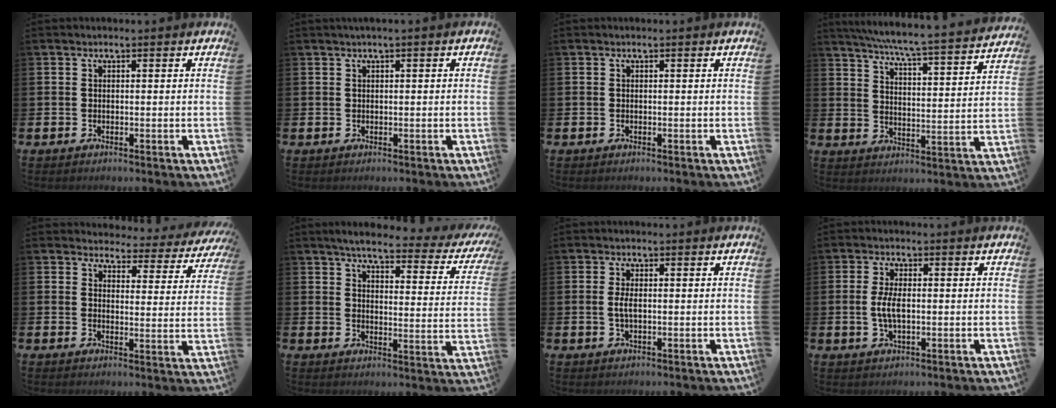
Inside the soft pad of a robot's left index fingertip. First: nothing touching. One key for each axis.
{"total": 0.6, "fx": 0.1, "fy": 0.0, "fz": 0.5, "tx": -0.018, "ty": 0.006, "tz": 0.004}
{"total": 0.0}
{"total": 6.5, "fx": 6.1, "fy": -0.3, "fz": 2.2, "tx": -0.064, "ty": -0.053, "tz": 0.102}
{"total": 3.3, "fx": 3.0, "fy": 1.2, "fz": 0.3, "tx": -0.013, "ty": -0.033, "tz": 0.044}
{"total": 4.6, "fx": 3.8, "fy": 1.0, "fz": 2.4, "tx": -0.051, "ty": -0.032, "tz": 0.053}
{"total": 2.3, "fx": 0.1, "fy": 0.9, "fz": 2.1, "tx": -0.038, "ty": 0.002, "tz": -0.001}
{"total": 3.9, "fx": 0.0, "fy": 1.7, "fz": 3.5, "tx": -0.071, "ty": 0.003, "tz": -0.005}